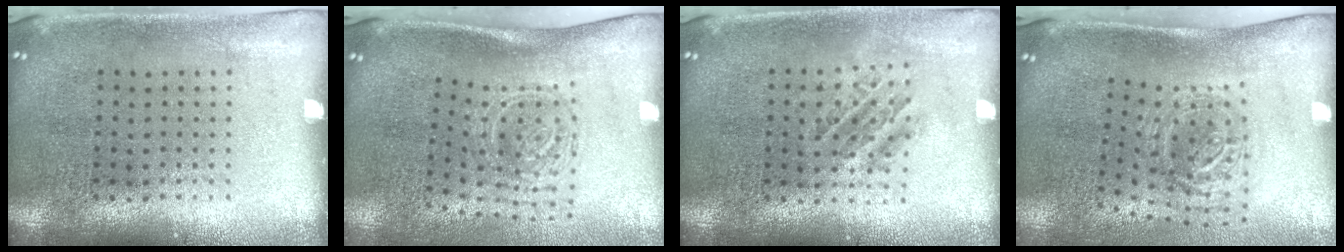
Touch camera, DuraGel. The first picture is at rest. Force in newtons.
{"total": 1.8, "press": 1.2, "slide": 1.4}
{"total": 1.2, "press": 1.1, "slide": 0.6}
{"total": 1.3, "press": 1.1, "slide": 0.7}